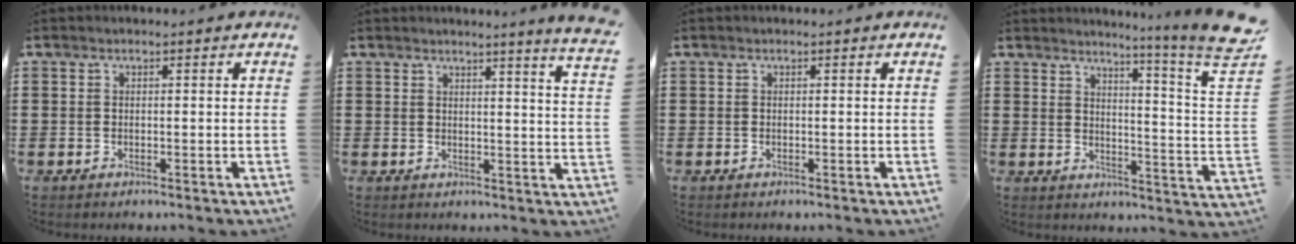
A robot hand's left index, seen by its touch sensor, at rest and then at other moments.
{"total": 3.7, "force": [3.2, -1.2, 1.3], "torque": [-0.026, -0.024, 0.053]}
{"total": 0.0}
{"total": 6.3, "force": [4.8, -1.5, 3.7], "torque": [-0.076, -0.052, 0.071]}